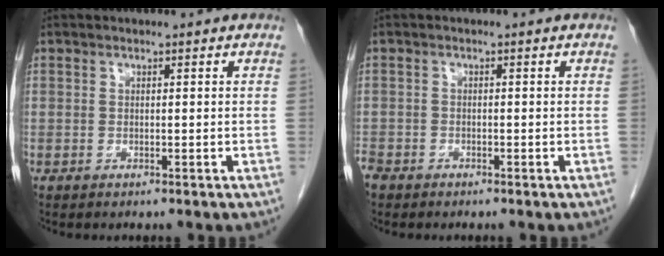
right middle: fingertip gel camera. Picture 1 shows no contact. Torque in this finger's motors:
{"motor_torque": [1.02, -1.11, 0.17, 0.06]}